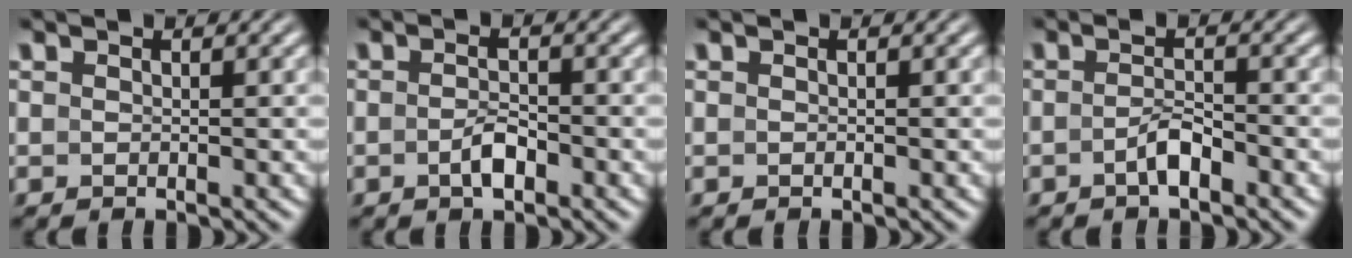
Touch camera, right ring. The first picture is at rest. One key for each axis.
{"total": 2.0, "fx": -1.2, "fy": 0.4, "fz": 1.5, "tx": -0.019, "ty": 0.000, "tz": -0.022}
{"total": 0.0}
{"total": 2.0, "fx": -1.4, "fy": 0.1, "fz": 1.3, "tx": -0.015, "ty": 0.001, "tz": -0.027}